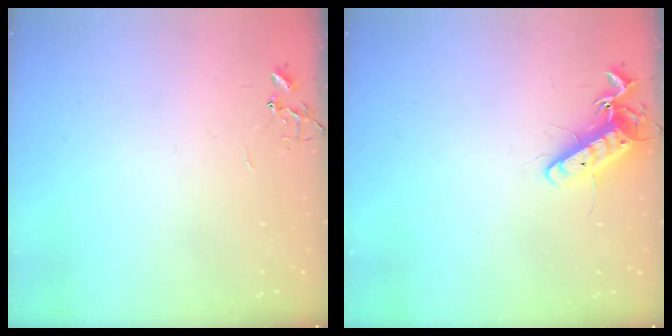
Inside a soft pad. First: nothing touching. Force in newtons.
{"total": 12.1, "press": 12.1, "slide": 0.9}